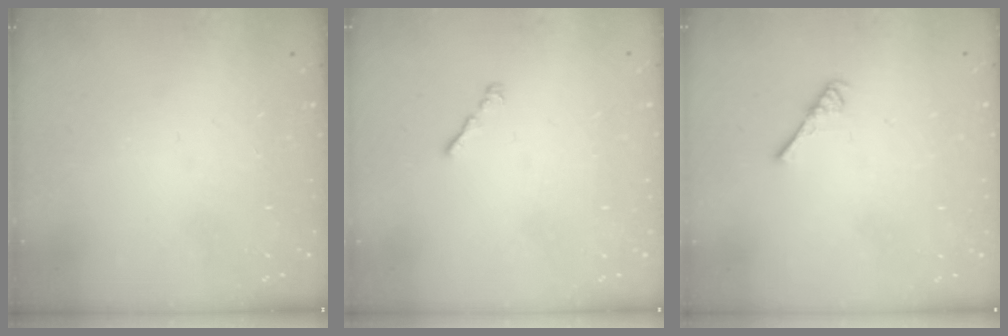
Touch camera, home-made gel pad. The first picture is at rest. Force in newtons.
{"total": 1.0, "press": 0.9, "slide": 0.5}
{"total": 2.6, "press": 2.6, "slide": 0.5}